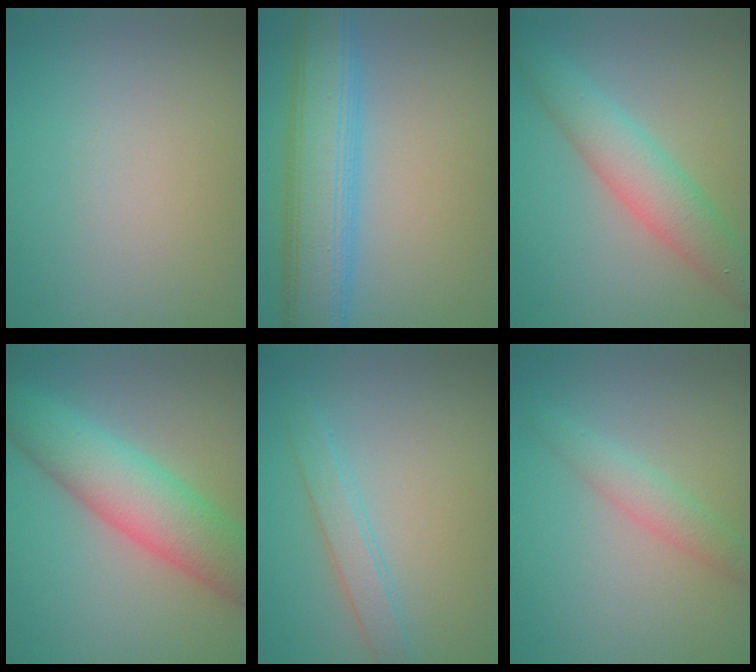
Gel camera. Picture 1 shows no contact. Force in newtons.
{"total": 8.2, "press": 8.2, "slide": 0.1}
{"total": 4.7, "press": 4.7, "slide": 0.1}
{"total": 7.8, "press": 7.8, "slide": 0.1}
{"total": 2.3, "press": 2.3, "slide": 0.0}
{"total": 2.2, "press": 2.2, "slide": 0.0}